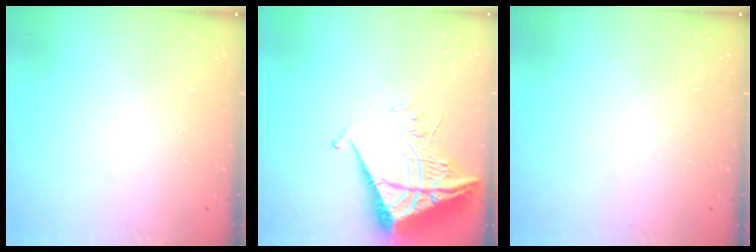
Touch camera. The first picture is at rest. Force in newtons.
{"total": 8.5, "press": 8.5, "slide": 0.8}
{"total": 0.0}